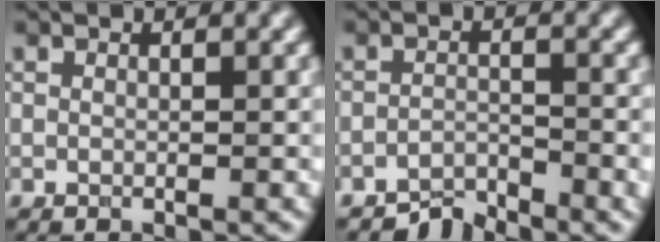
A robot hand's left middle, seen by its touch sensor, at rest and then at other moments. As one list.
[{"total": 2.6, "force": [-2.4, 0.5, 0.8], "torque": [-0.012, 0.003, -0.048]}]